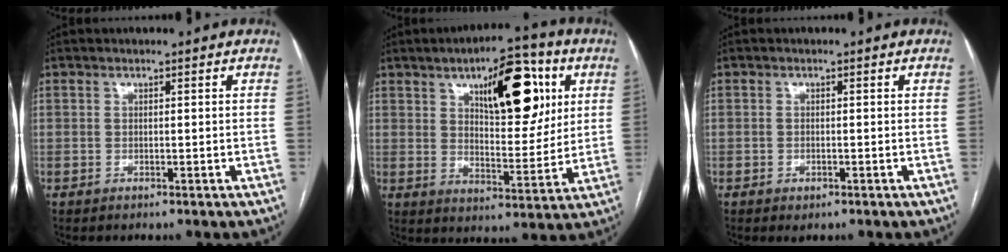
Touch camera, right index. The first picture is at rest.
{"total": 15.6, "force": [6.4, 5.8, 13.1], "torque": [-0.182, 0.015, 0.099]}
{"total": 0.8, "force": [-0.4, 0.5, 0.5], "torque": [-0.006, 0.000, -0.003]}